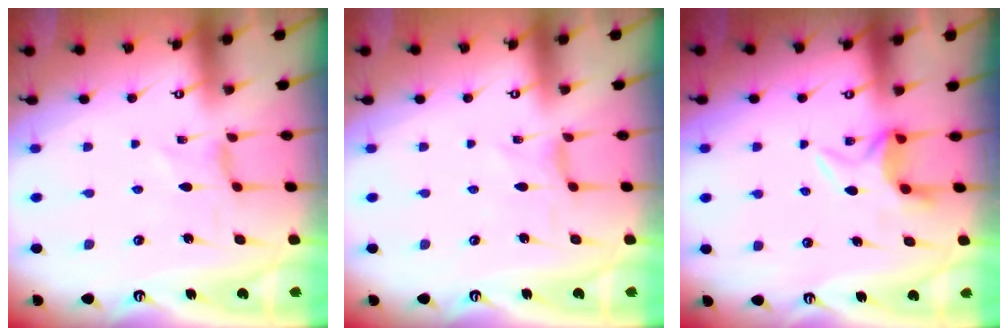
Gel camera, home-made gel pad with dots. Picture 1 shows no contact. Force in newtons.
{"total": 0.8, "press": 0.8, "slide": 0.2}
{"total": 6.0, "press": 5.8, "slide": 1.6}